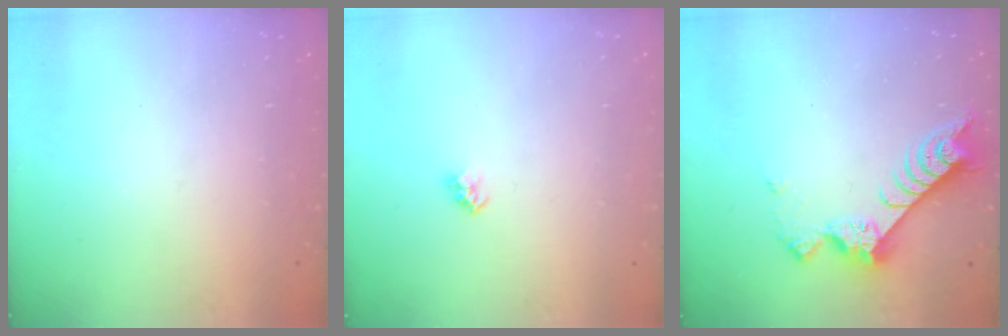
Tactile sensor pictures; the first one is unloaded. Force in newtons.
{"total": 2.4, "press": 2.4, "slide": 0.1}
{"total": 8.3, "press": 8.3, "slide": 0.4}